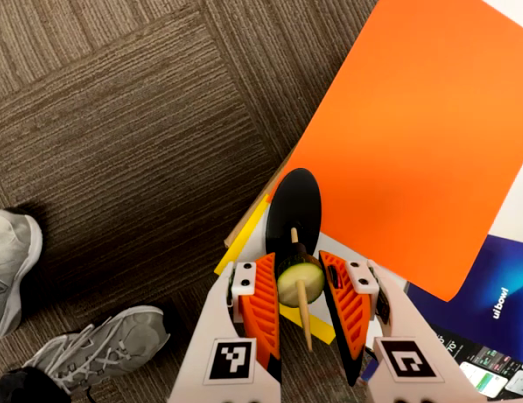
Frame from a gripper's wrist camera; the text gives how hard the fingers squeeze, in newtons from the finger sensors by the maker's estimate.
{"total": 11.4, "left": 12.1, "right": 10.8}